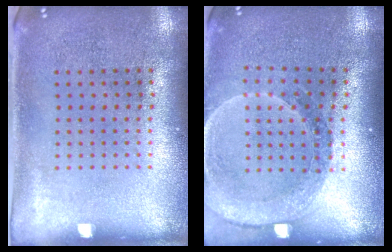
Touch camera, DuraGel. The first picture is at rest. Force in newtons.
{"total": 1.6, "press": 1.6, "slide": 0.2}